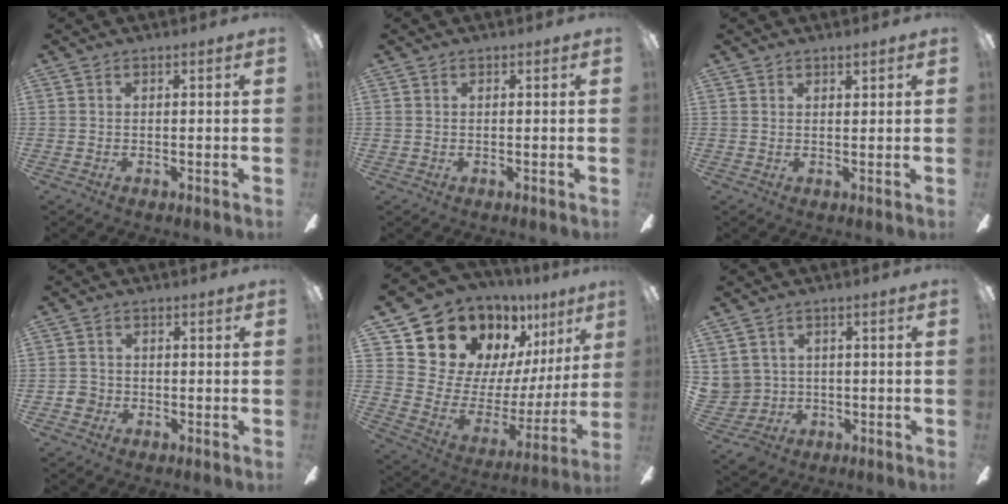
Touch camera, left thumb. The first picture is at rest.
{"total": 0.6, "force": [0.4, 0.5, 0.0], "torque": [0.001, 0.002, 0.006]}
{"total": 1.6, "force": [1.4, 0.7, 0.1], "torque": [0.006, -0.006, 0.026]}
{"total": 3.0, "force": [-1.3, 2.6, 0.8], "torque": [-0.011, 0.007, -0.022]}
{"total": 16.4, "force": [13.3, 8.7, 3.6], "torque": [-0.082, -0.125, 0.260]}
{"total": 5.5, "force": [1.5, 5.3, -0.2], "torque": [-0.028, -0.009, 0.035]}